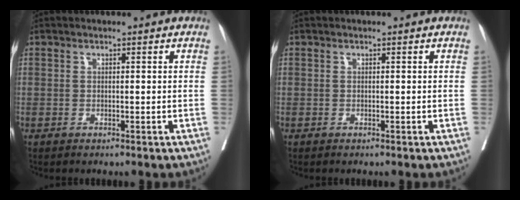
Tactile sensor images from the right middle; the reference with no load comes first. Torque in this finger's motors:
{"motor_torque": [0.40, -0.88, 0.01, -0.01]}